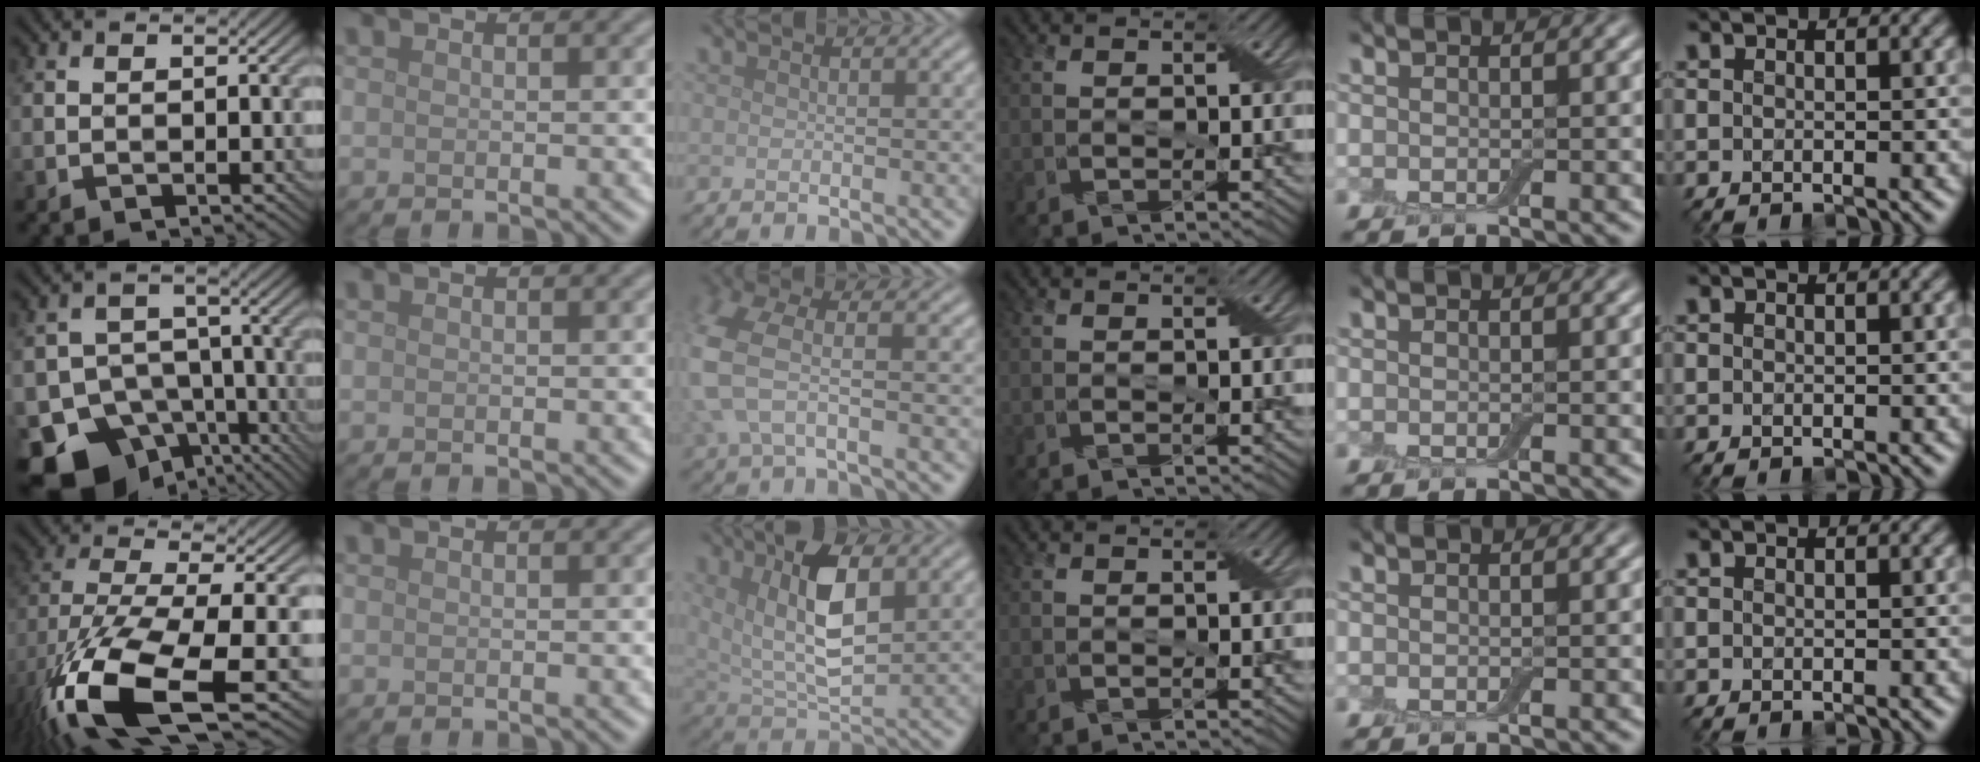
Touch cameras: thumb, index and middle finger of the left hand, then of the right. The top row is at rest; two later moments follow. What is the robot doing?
{"motion": "insert", "object": "airpods case & airpods"}